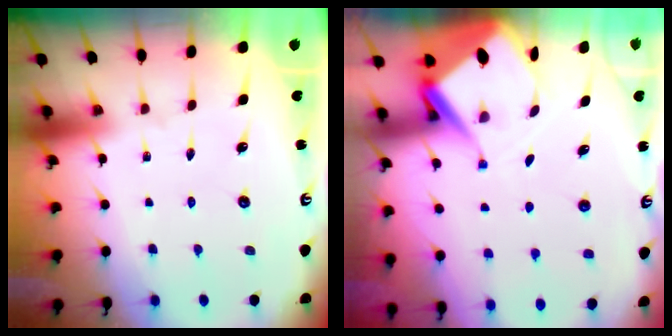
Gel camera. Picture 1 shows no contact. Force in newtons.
{"total": 8.2, "press": 8.1, "slide": 0.6}